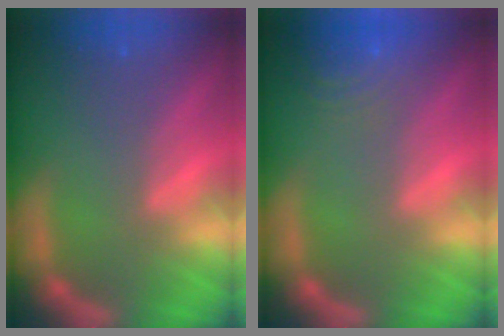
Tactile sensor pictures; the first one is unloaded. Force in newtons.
{"total": 6.5}